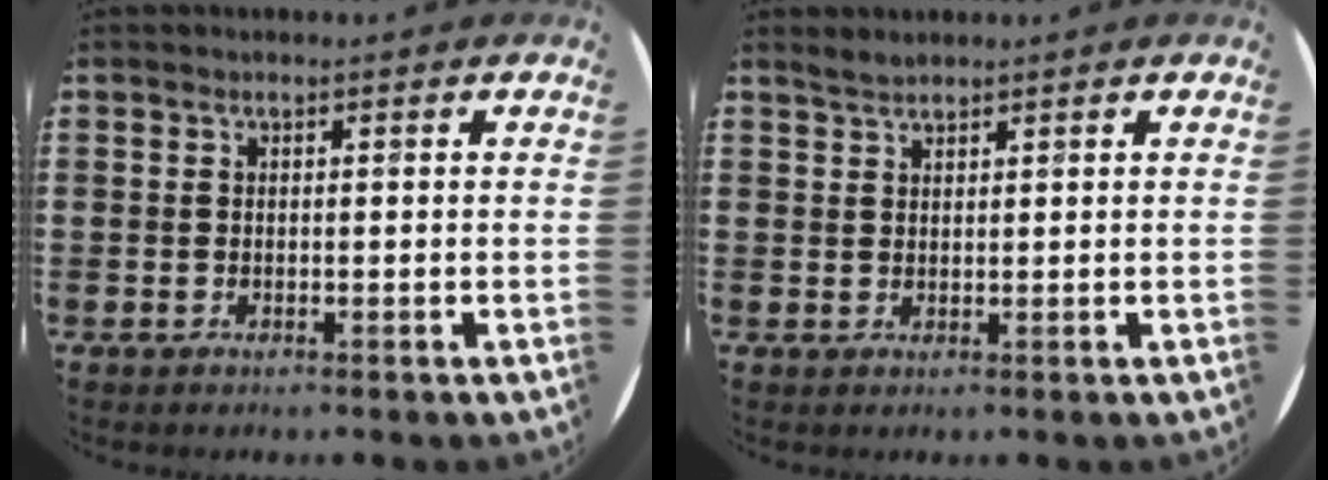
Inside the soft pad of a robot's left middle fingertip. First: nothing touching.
{"total": 1.5, "force": [1.4, 0.2, 0.3], "torque": [-0.007, 0.002, 0.027]}